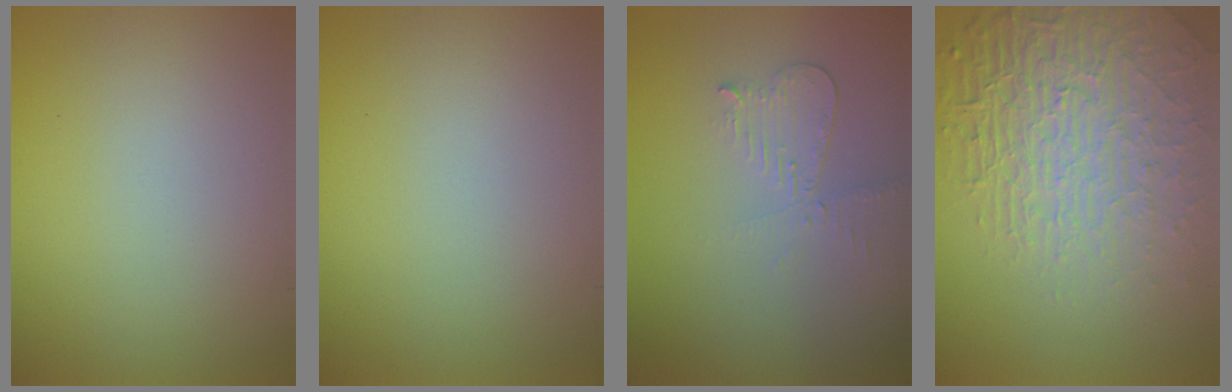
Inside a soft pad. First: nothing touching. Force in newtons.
{"total": 0.0}
{"total": 2.1, "press": 2.1, "slide": 0.1}
{"total": 8.0, "press": 5.6, "slide": 5.7}